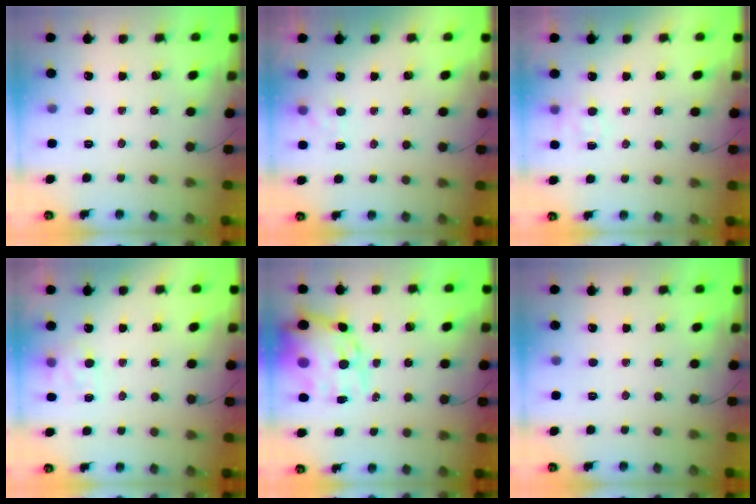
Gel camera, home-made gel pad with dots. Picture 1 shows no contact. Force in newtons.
{"total": 5.0, "press": 4.7, "slide": 1.6}
{"total": 5.2, "press": 5.0, "slide": 1.4}
{"total": 6.6, "press": 6.5, "slide": 1.5}
{"total": 19.4, "press": 18.8, "slide": 4.8}
{"total": 0.0}